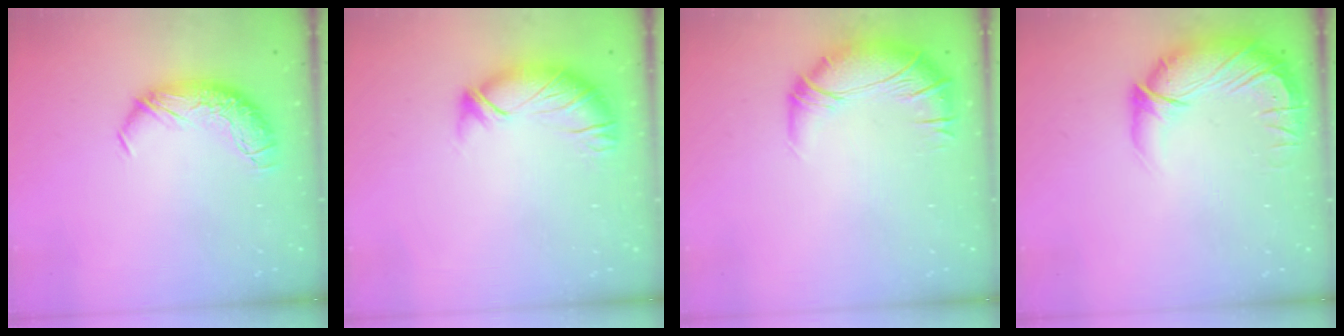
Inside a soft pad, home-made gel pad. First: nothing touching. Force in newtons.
{"total": 2.4, "press": 1.9, "slide": 1.5}
{"total": 3.4, "press": 2.6, "slide": 2.1}
{"total": 2.9, "press": 0.1, "slide": 2.9}